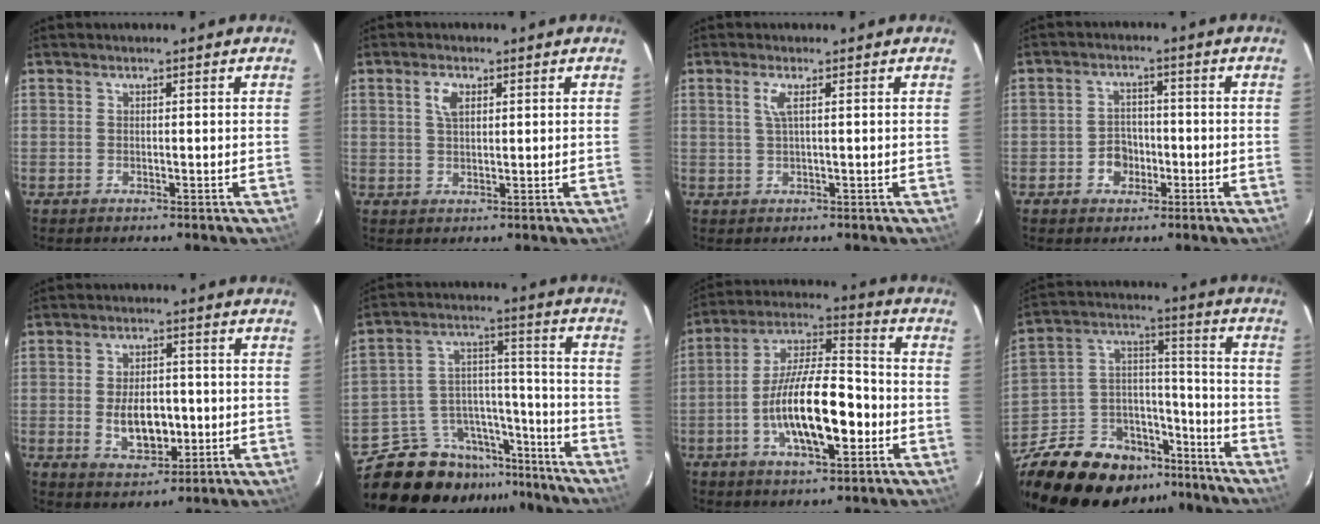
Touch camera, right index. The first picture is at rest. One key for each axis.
{"total": 3.1, "fx": 1.2, "fy": 1.7, "fz": 2.3, "tx": -0.045, "ty": 0.007, "tz": 0.023}
{"total": 2.1, "fx": 0.6, "fy": -0.1, "fz": 2.0, "tx": -0.042, "ty": 0.000, "tz": 0.012}
{"total": 4.5, "fx": -1.9, "fy": 3.7, "fz": 1.5, "tx": -0.036, "ty": 0.012, "tz": -0.023}
{"total": 8.6, "fx": -1.3, "fy": 5.0, "fz": 6.9, "tx": -0.130, "ty": -0.003, "tz": -0.011}
{"total": 15.4, "fx": -13.4, "fy": 7.3, "fz": 2.0, "tx": -0.041, "ty": 0.072, "tz": -0.199}
{"total": 16.3, "fx": -4.6, "fy": 5.5, "fz": 14.7, "tx": -0.272, "ty": 0.005, "tz": -0.081}
{"total": 26.0, "fx": -19.0, "fy": 13.8, "fz": 11.1, "tx": -0.256, "ty": 0.052, "tz": -0.281}